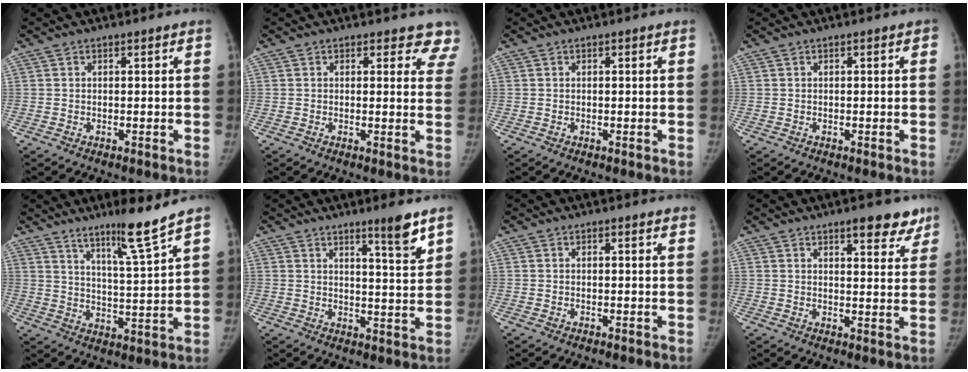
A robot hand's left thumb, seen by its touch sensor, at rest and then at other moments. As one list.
[{"total": 6.1, "force": [5.4, 2.6, 0.3], "torque": [0.050, -0.023, 0.029]}, {"total": 0.0}, {"total": 0.0}, {"total": 9.4, "force": [7.0, -0.8, 6.2], "torque": [-0.097, -0.059, 0.122]}, {"total": 6.7, "force": [4.7, 0.4, 4.8], "torque": [-0.057, -0.039, 0.068]}, {"total": 1.1, "force": [1.0, 0.1, 0.4], "torque": [-0.006, -0.002, 0.009]}, {"total": 7.2, "force": [5.2, 2.6, 4.3], "torque": [-0.020, -0.028, 0.066]}]